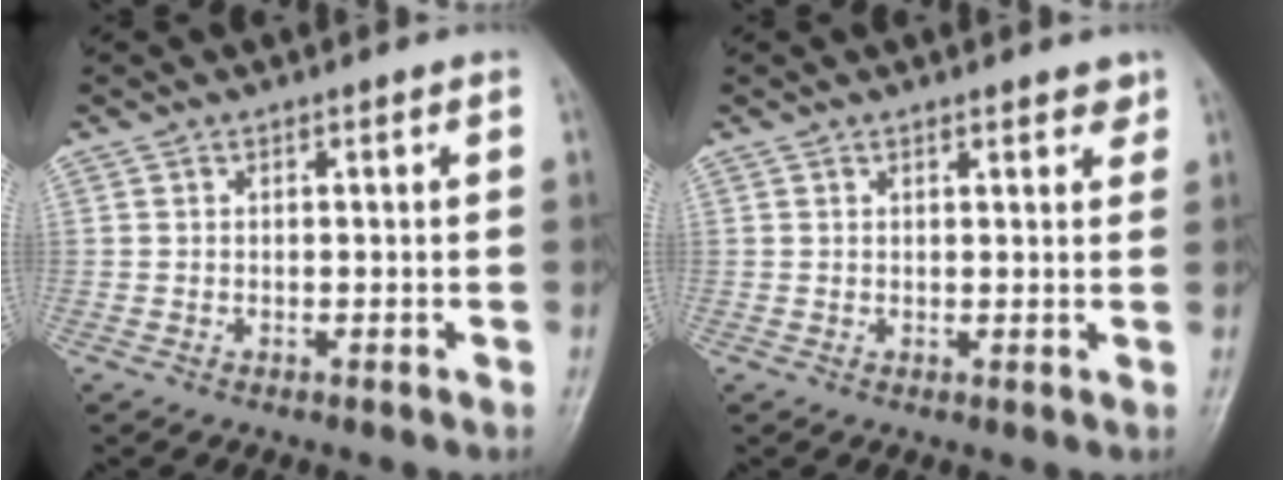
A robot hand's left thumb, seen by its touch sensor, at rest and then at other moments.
{"total": 2.6, "force": [2.0, 1.0, 1.4], "torque": [-0.004, -0.008, 0.022]}